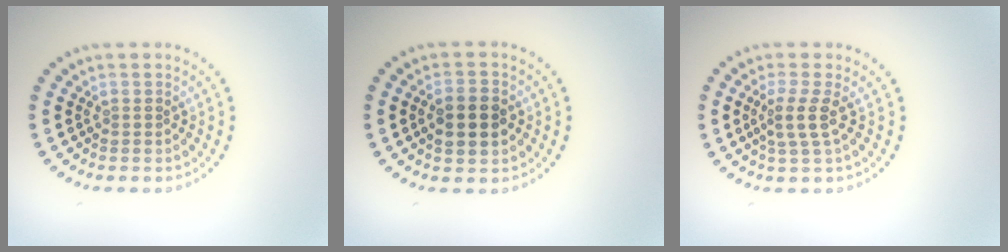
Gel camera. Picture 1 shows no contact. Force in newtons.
{"total": 3.6, "press": 3.6, "slide": 0.1}
{"total": 2.5, "press": 1.9, "slide": 1.5}